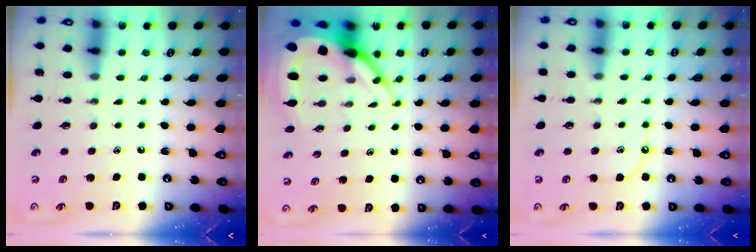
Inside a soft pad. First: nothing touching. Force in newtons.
{"total": 8.9, "press": 8.8, "slide": 1.2}
{"total": 5.7, "press": 5.6, "slide": 0.6}